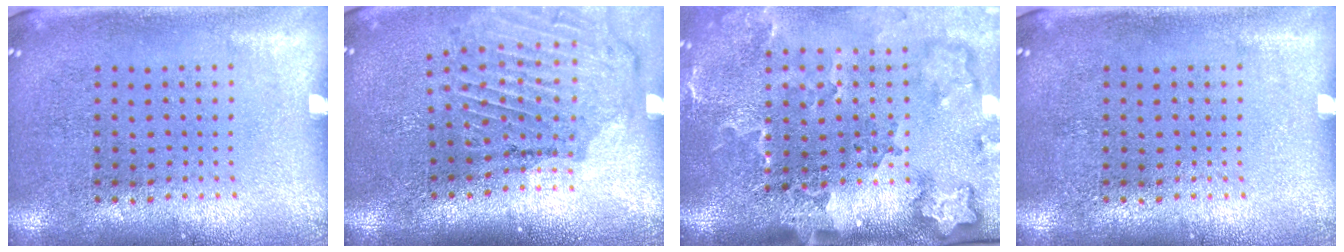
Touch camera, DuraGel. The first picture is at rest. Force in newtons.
{"total": 1.9, "press": 1.8, "slide": 0.3}
{"total": 3.5, "press": 2.5, "slide": 2.5}
{"total": 0.0}